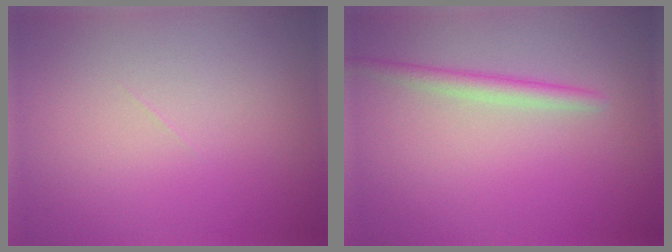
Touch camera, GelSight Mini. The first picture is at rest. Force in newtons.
{"total": 1.9, "press": 1.9, "slide": 0.0}